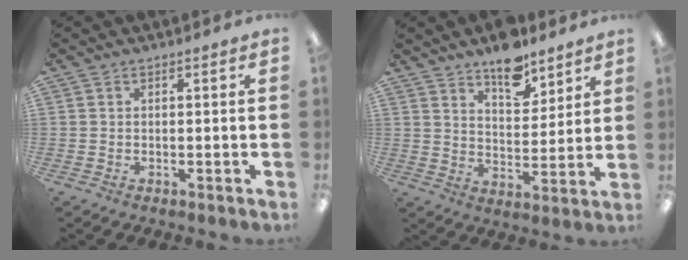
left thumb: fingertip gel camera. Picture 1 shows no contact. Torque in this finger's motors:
{"motor_torque": [1.28, 0.56, 0.93, -0.74, 0.02]}